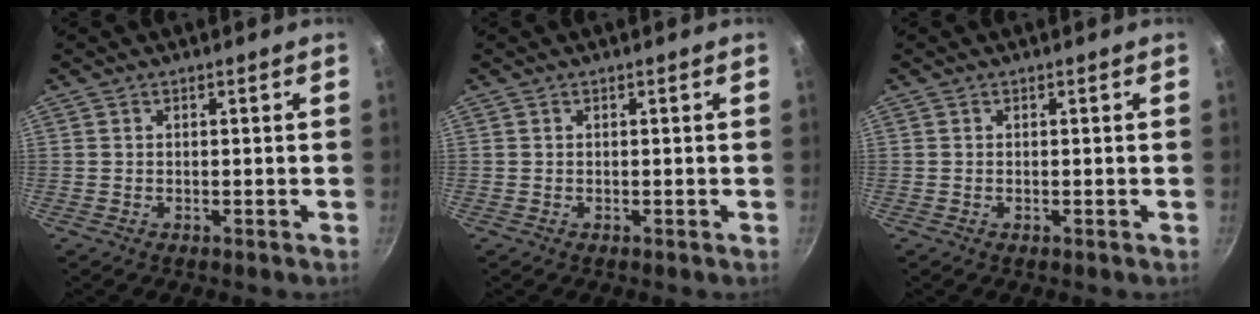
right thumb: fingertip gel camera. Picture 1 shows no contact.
{"total": 0.0}
{"total": 0.0}